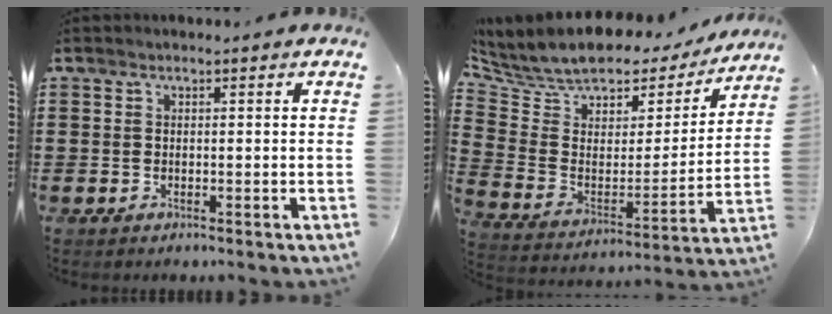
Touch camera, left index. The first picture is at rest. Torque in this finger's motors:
{"motor_torque": [2.14, 0.00, -0.02, -0.15]}